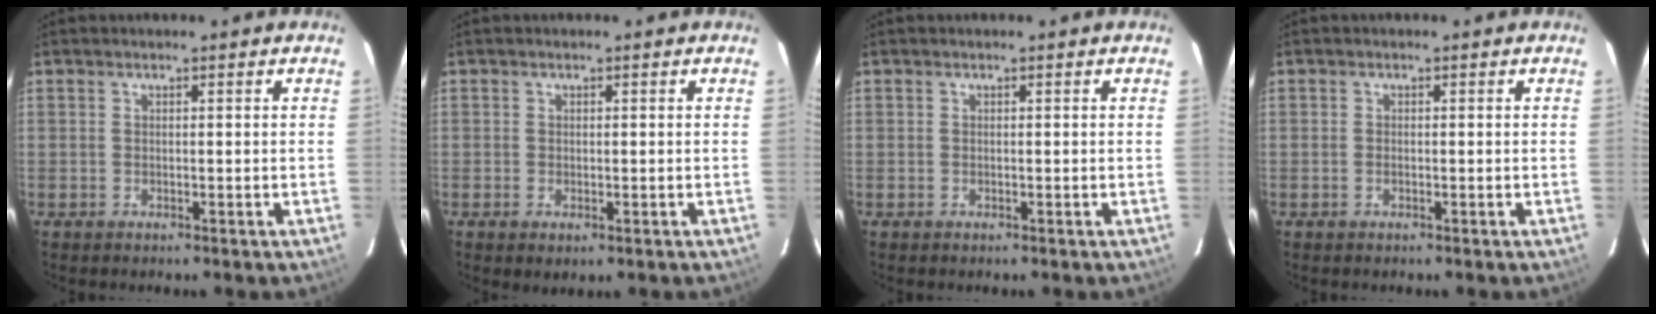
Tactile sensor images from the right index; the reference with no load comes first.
{"total": 1.5, "force": [-0.3, 0.9, 1.1], "torque": [-0.022, -0.006, -0.004]}
{"total": 0.0}
{"total": 0.7, "force": [-0.3, 0.3, 0.5], "torque": [-0.012, 0.000, -0.006]}